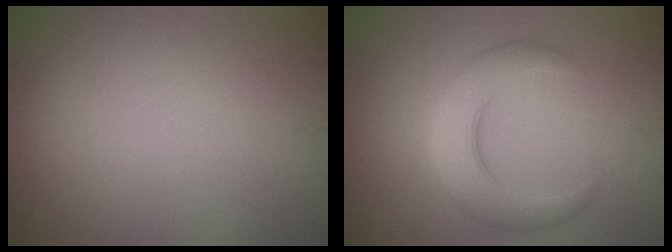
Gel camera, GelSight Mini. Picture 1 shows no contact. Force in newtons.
{"total": 5.2, "press": 5.2, "slide": 0.1}